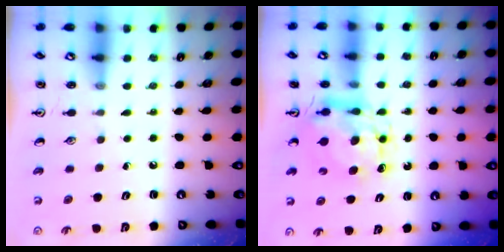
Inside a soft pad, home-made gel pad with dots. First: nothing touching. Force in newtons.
{"total": 8.3, "press": 8.3, "slide": 0.7}